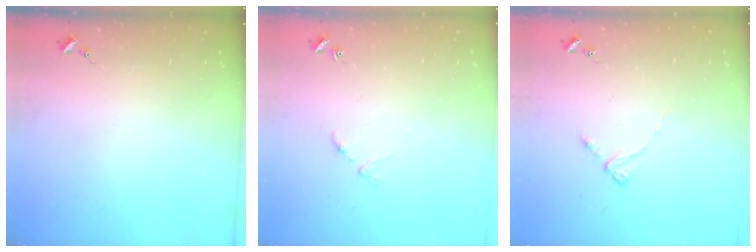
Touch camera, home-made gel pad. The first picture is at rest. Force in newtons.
{"total": 3.8, "press": 3.8, "slide": 0.5}
{"total": 2.4, "press": 2.4, "slide": 0.3}